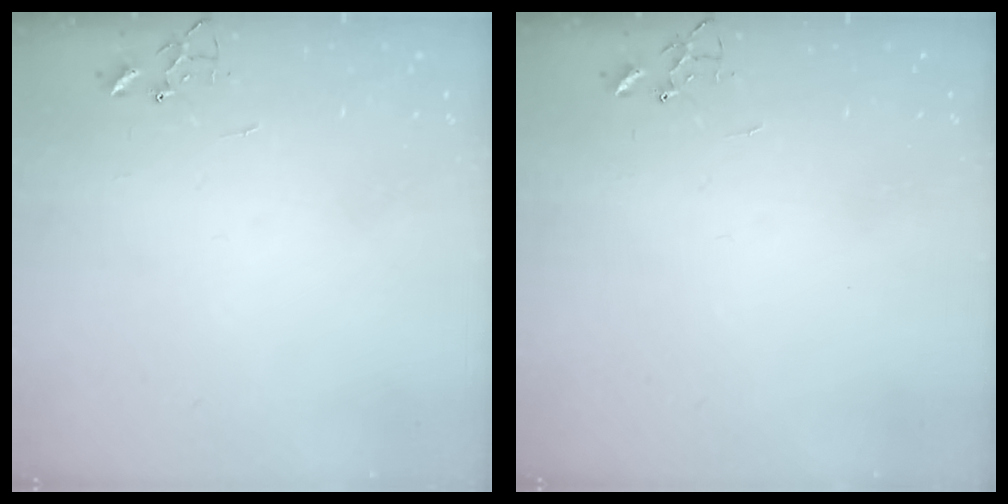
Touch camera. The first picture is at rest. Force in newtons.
{"total": 0.0}